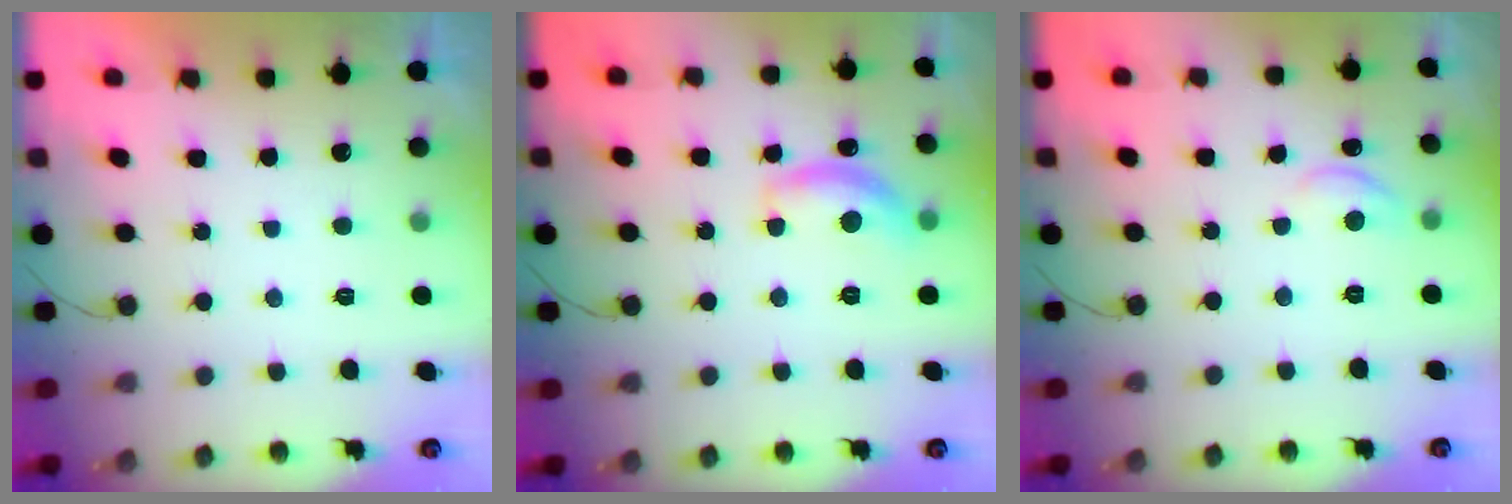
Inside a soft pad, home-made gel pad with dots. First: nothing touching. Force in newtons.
{"total": 12.6, "press": 12.6, "slide": 0.8}
{"total": 6.6, "press": 6.6, "slide": 0.6}